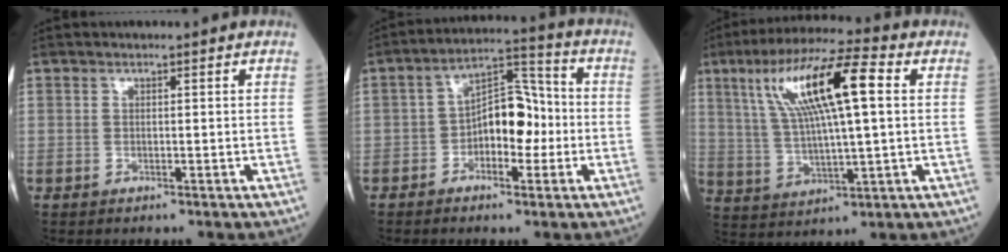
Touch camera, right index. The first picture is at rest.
{"total": 9.5, "force": [-2.0, 5.0, 7.9], "torque": [-0.142, 0.036, -0.036]}
{"total": 16.4, "force": [4.6, 3.1, 15.5], "torque": [-0.300, 0.033, 0.082]}